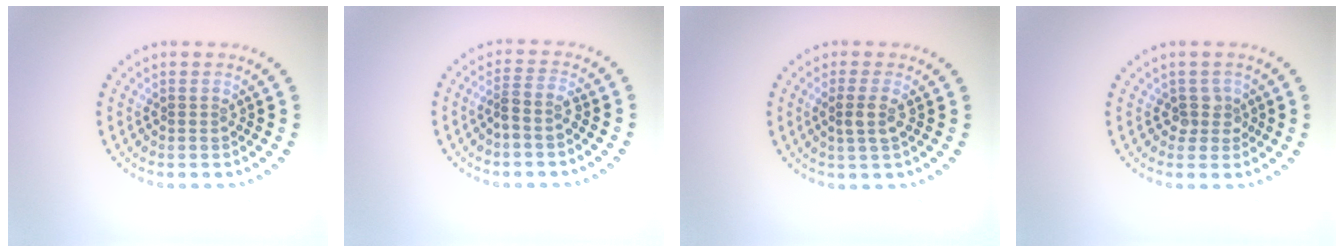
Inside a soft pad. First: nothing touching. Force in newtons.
{"total": 2.0, "press": 1.5, "slide": 1.2}
{"total": 1.6, "press": 1.5, "slide": 0.7}
{"total": 1.8, "press": 1.4, "slide": 1.1}